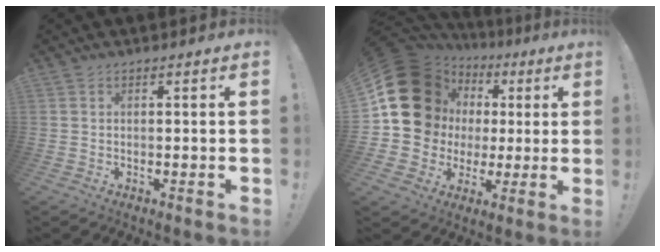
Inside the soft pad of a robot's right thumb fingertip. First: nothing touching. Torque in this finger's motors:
{"motor_torque": [1.84, 2.32, 0.23, -0.03, 0.06]}